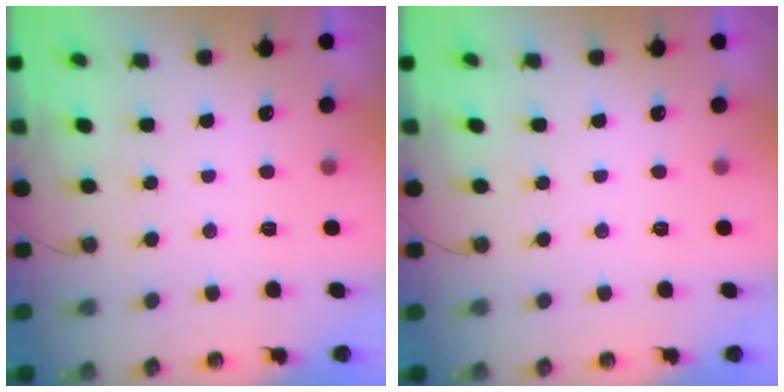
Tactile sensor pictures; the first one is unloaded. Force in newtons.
{"total": 0.0}